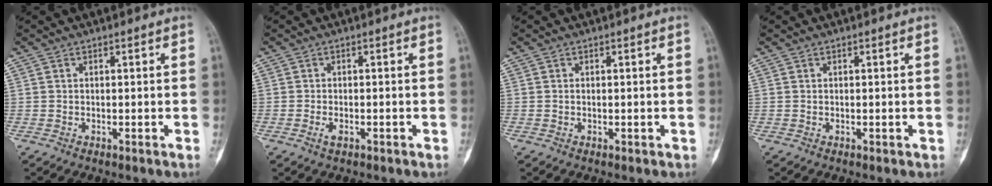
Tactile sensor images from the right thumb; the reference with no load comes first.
{"total": 1.0, "force": [-0.4, 0.6, 0.8], "torque": [-0.019, 0.002, -0.006]}
{"total": 0.0}
{"total": 0.0}